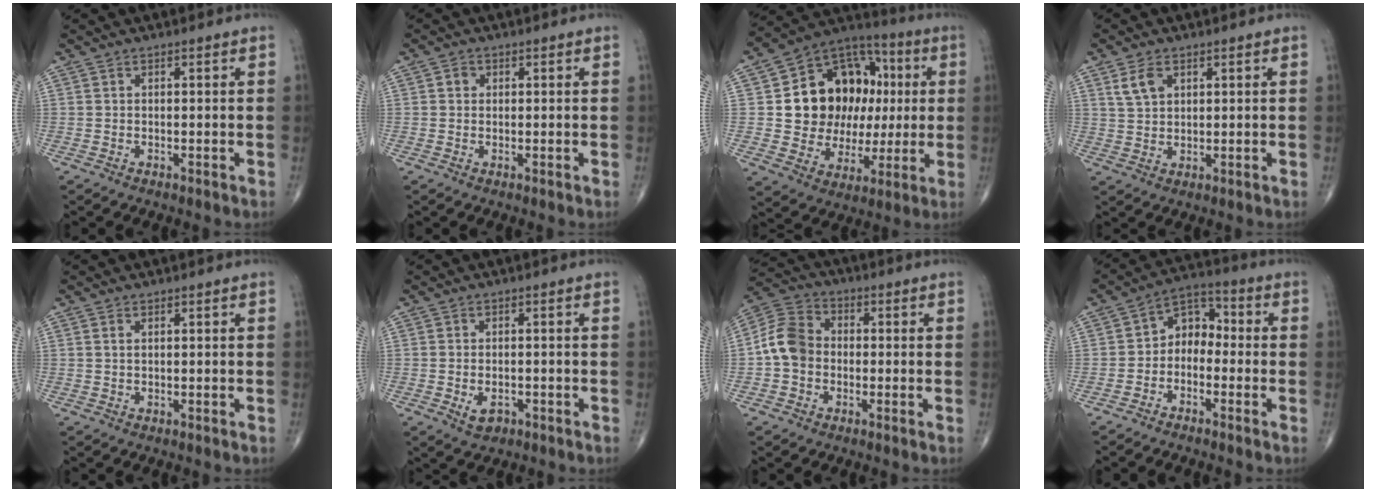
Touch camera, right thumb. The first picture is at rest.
{"total": 1.4, "force": [0.3, 1.3, 0.5], "torque": [-0.002, 0.002, 0.002]}
{"total": 21.8, "force": [2.7, 16.3, 14.2], "torque": [-0.169, 0.024, 0.055]}
{"total": 4.4, "force": [2.1, 2.8, 2.7], "torque": [-0.044, -0.004, 0.046]}
{"total": 0.7, "force": [0.4, 0.3, 0.5], "torque": [-0.013, 0.006, 0.008]}
{"total": 3.2, "force": [-1.2, 2.0, 2.2], "torque": [-0.033, 0.001, -0.013]}
{"total": 8.6, "force": [-1.0, 7.0, 5.0], "torque": [-0.083, 0.029, -0.034]}
{"total": 7.0, "force": [-1.6, 5.2, 4.4], "torque": [-0.042, 0.040, -0.048]}